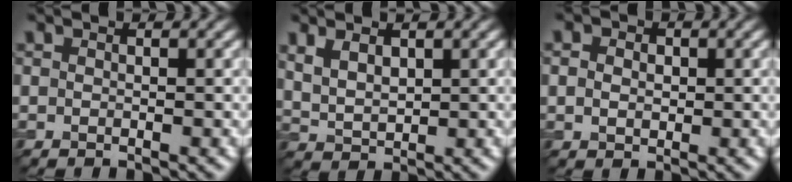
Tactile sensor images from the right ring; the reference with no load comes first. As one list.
[{"total": 3.0, "force": [1.5, 1.6, 2.1], "torque": [-0.047, -0.002, 0.037]}, {"total": 2.4, "force": [0.5, 1.9, 1.4], "torque": [-0.022, 0.011, -0.004]}]